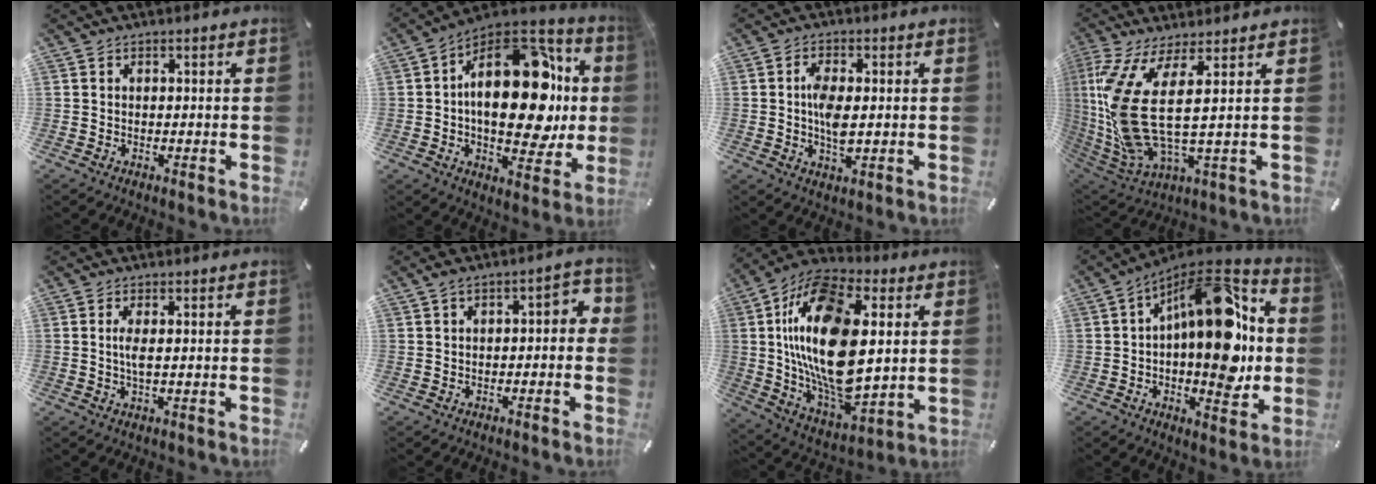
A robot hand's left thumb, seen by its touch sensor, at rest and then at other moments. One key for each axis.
{"total": 27.6, "fx": 3.1, "fy": 15.5, "fz": 22.6, "tx": -0.340, "ty": -0.018, "tz": 0.061}
{"total": 6.3, "fx": 0.1, "fy": 3.0, "fz": 5.5, "tx": -0.118, "ty": -0.003, "tz": -0.005}
{"total": 16.3, "fx": 3.1, "fy": 4.4, "fz": 15.3, "tx": -0.357, "ty": -0.041, "tz": 0.046}
{"total": 3.1, "fx": 0.2, "fy": 0.5, "fz": 3.0, "tx": -0.066, "ty": -0.006, "tz": -0.001}
{"total": 4.6, "fx": -1.0, "fy": 2.5, "fz": 3.7, "tx": -0.059, "ty": 0.018, "tz": -0.024}
{"total": 24.9, "fx": 5.3, "fy": 13.8, "fz": 20.1, "tx": -0.403, "ty": -0.024, "tz": 0.092}
{"total": 21.2, "fx": 3.0, "fy": 10.7, "fz": 18.1, "tx": -0.244, "ty": -0.027, "tz": 0.053}